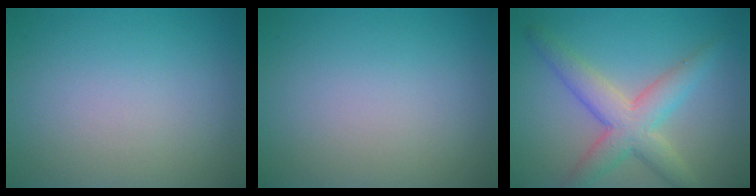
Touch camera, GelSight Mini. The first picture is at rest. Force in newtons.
{"total": 0.0}
{"total": 5.4, "press": 5.3, "slide": 0.2}